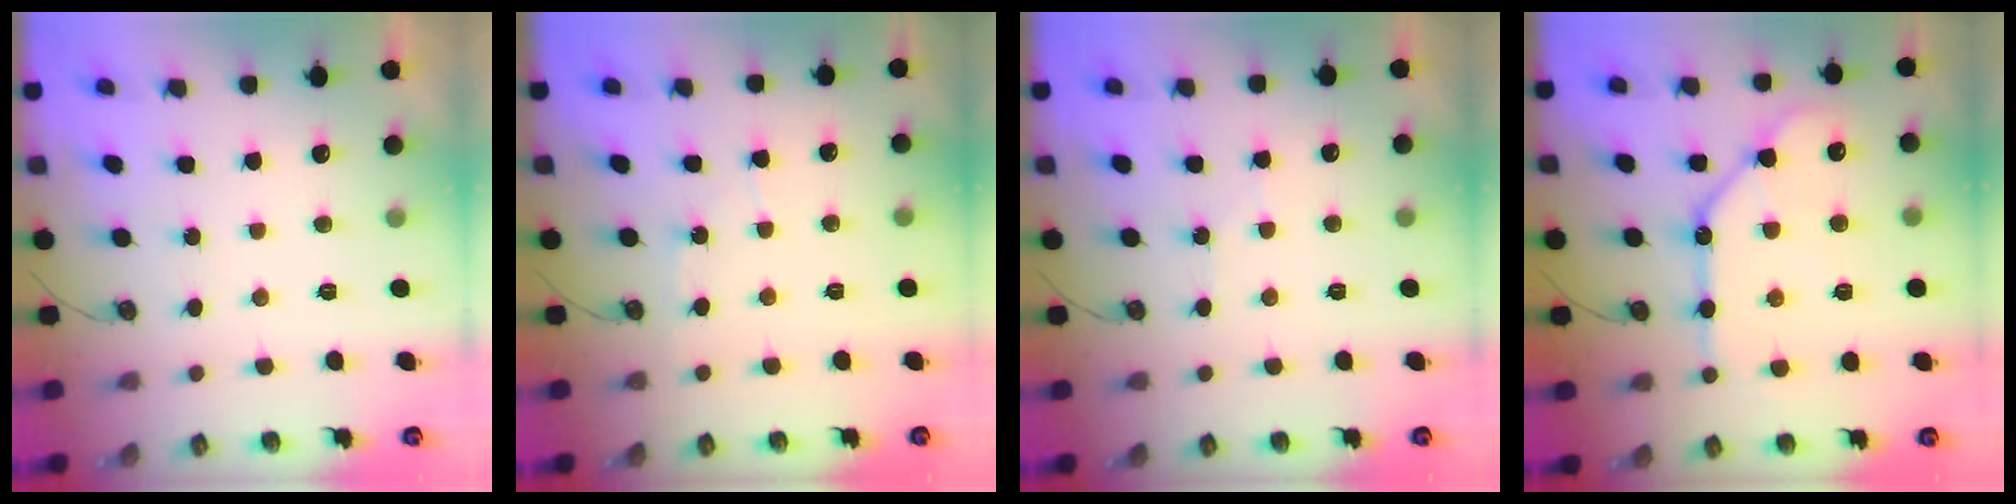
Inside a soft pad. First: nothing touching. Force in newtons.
{"total": 5.6, "press": 5.6, "slide": 0.8}
{"total": 4.5, "press": 4.4, "slide": 0.8}
{"total": 14.5, "press": 14.4, "slide": 1.8}